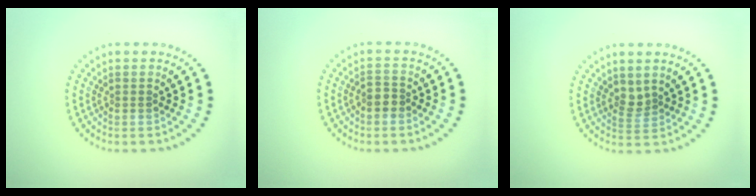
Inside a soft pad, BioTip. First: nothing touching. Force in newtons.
{"total": 1.6, "press": 1.4, "slide": 0.7}
{"total": 1.6, "press": 1.1, "slide": 1.1}